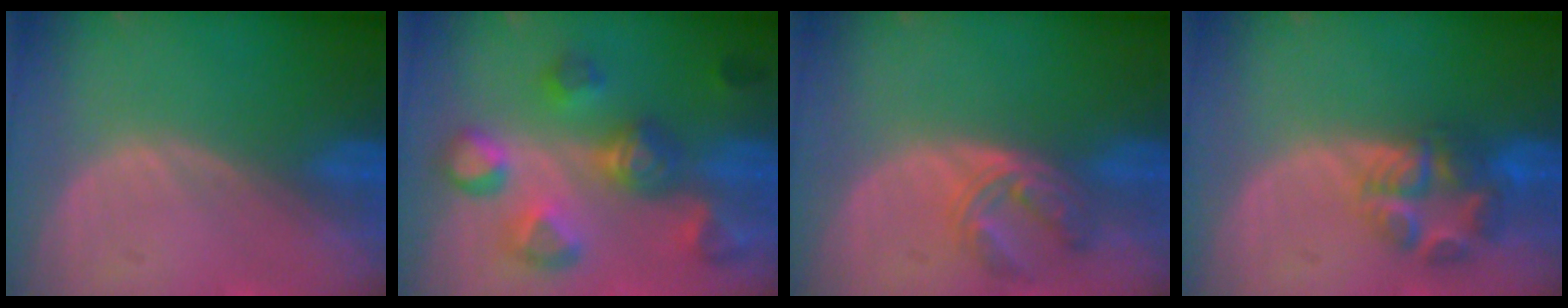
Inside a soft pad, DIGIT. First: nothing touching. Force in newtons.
{"total": 9.5, "press": 9.4, "slide": 1.2}
{"total": 5.5, "press": 5.0, "slide": 2.3}
{"total": 6.7, "press": 6.4, "slide": 1.8}